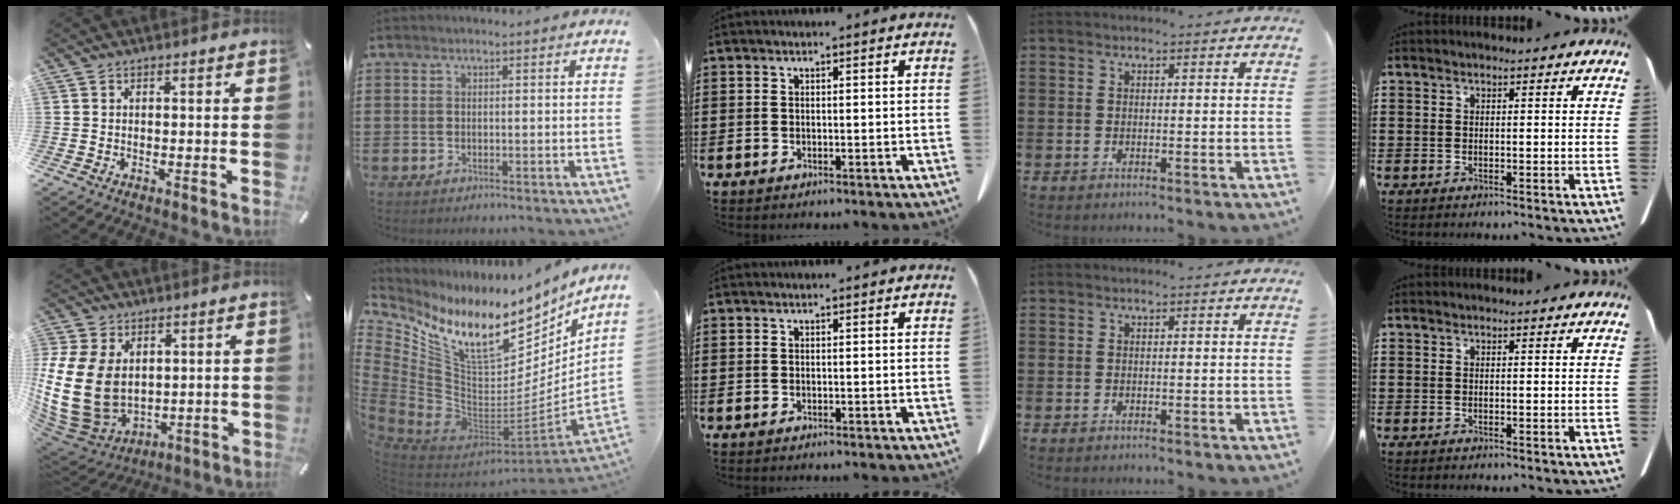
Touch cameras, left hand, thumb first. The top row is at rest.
{"thumb": {"total": 18.9, "force": [1.3, 14.9, 11.6], "torque": [-0.261, -0.016, 0.034]}, "index": {"total": 14.1, "force": [9.0, 6.2, 8.9], "torque": [-0.187, -0.071, 0.155]}}